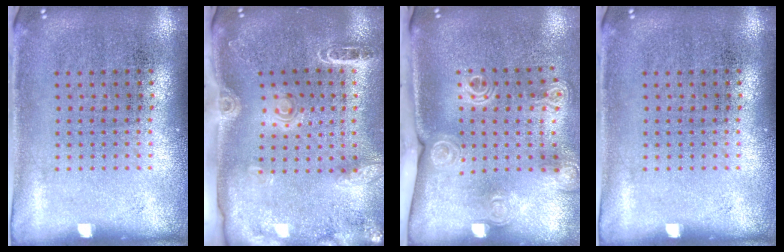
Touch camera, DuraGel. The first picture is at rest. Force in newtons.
{"total": 2.0, "press": 1.8, "slide": 0.7}
{"total": 2.1, "press": 1.6, "slide": 1.3}
{"total": 0.0}